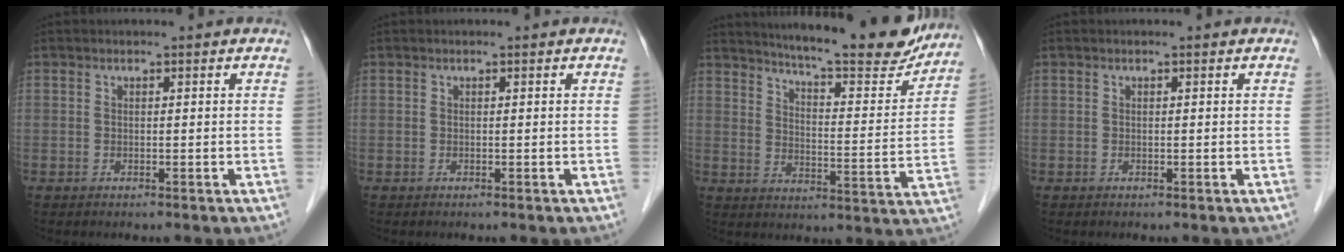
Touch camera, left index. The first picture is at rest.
{"total": 0.0}
{"total": 19.3, "force": [17.5, 1.9, 7.9], "torque": [-0.115, -0.047, 0.226]}
{"total": 0.0}